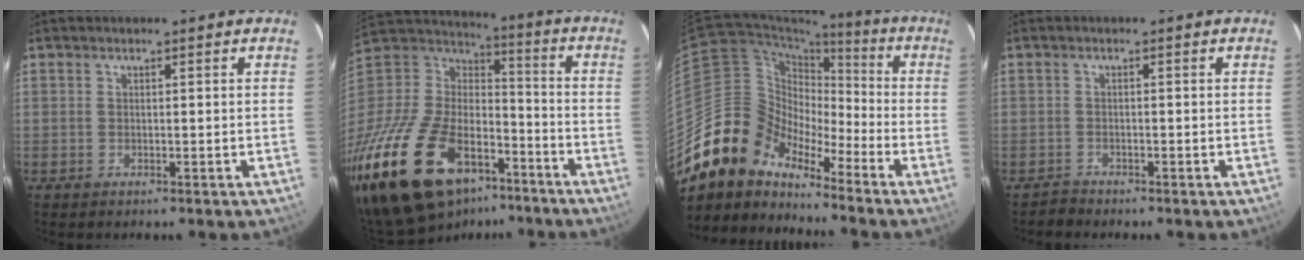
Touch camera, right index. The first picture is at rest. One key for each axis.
{"total": 35.0, "fx": -21.6, "fy": 18.9, "fz": 20.0, "tx": -0.436, "ty": -0.015, "tz": -0.335}
{"total": 13.3, "fx": -10.8, "fy": 7.3, "fz": 2.4, "tx": -0.054, "ty": 0.034, "tz": -0.214}
{"total": 1.6, "fx": -1.4, "fy": 0.5, "fz": -0.5, "tx": 0.004, "ty": 0.006, "tz": -0.027}